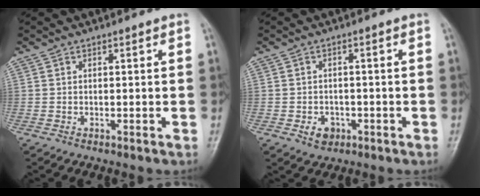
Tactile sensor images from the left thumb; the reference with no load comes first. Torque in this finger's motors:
{"motor_torque": [-0.06, 0.87, 0.15, 0.16, 0.00]}